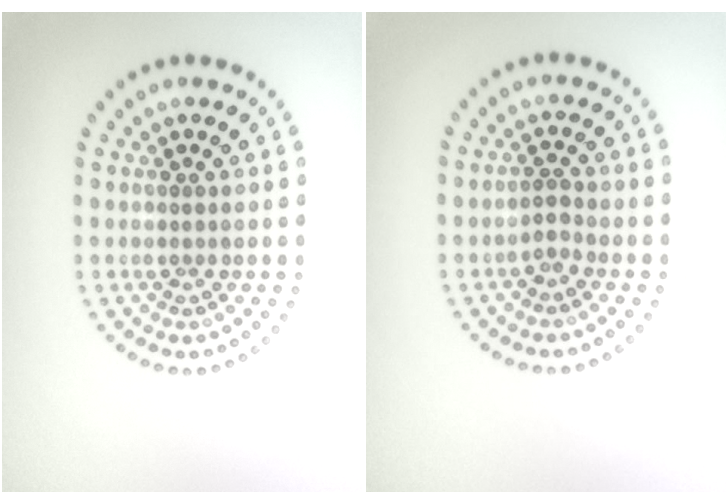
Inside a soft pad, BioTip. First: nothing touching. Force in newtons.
{"total": 1.0, "press": 0.9, "slide": 0.6}